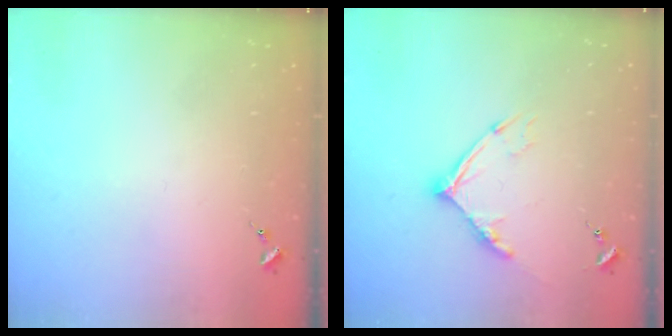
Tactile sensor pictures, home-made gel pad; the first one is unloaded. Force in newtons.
{"total": 12.8, "press": 12.7, "slide": 1.2}